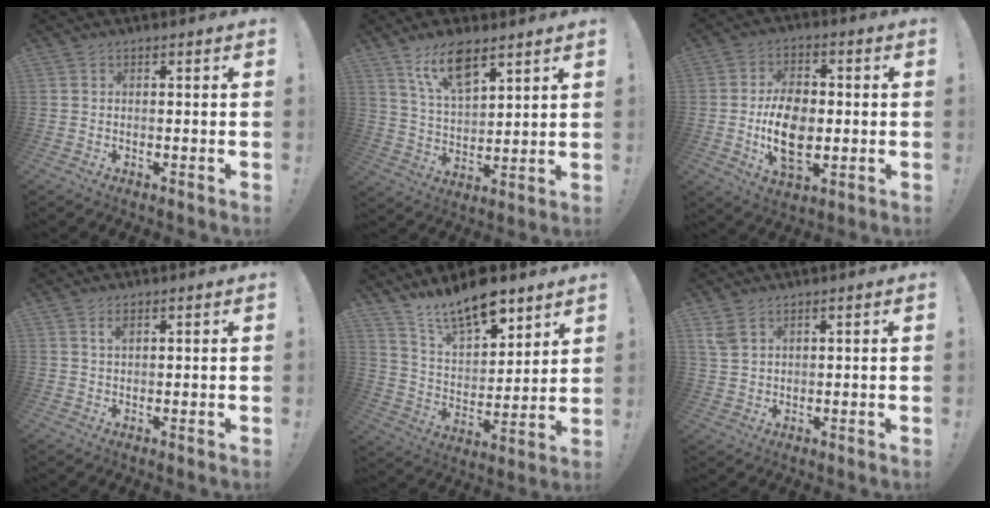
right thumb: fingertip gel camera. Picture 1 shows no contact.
{"total": 12.3, "force": [7.9, 5.2, 7.8], "torque": [-0.141, -0.030, 0.144]}
{"total": 13.5, "force": [-1.4, 8.8, 10.1], "torque": [-0.184, 0.001, -0.029]}
{"total": 1.9, "force": [0.9, 0.8, 1.5], "torque": [-0.020, -0.003, 0.014]}
{"total": 14.0, "force": [11.1, 5.3, 6.7], "torque": [-0.125, -0.077, 0.202]}
{"total": 4.4, "force": [2.7, 2.5, 2.5], "torque": [-0.047, -0.008, 0.054]}